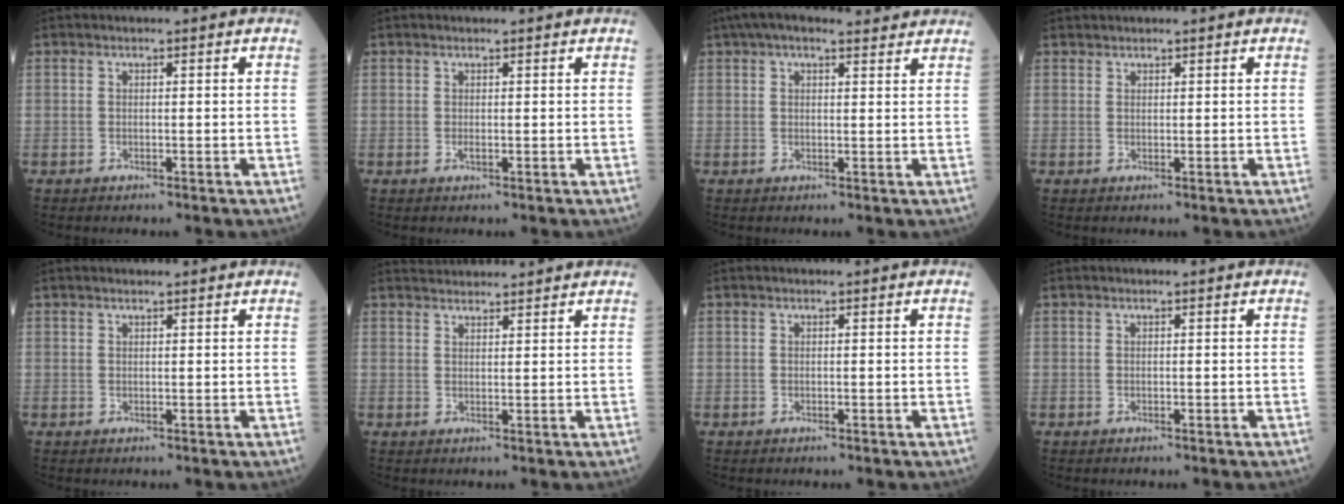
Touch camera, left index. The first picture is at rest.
{"total": 0.6, "force": [0.3, 0.1, 0.5], "torque": [-0.014, 0.002, 0.004]}
{"total": 8.6, "force": [7.2, 2.4, 4.1], "torque": [-0.066, 0.041, 0.104]}
{"total": 0.6, "force": [0.6, 0.1, -0.2], "torque": [0.002, 0.002, 0.012]}
{"total": 0.9, "force": [0.8, -0.1, 0.3], "torque": [-0.009, 0.007, 0.016]}
{"total": 5.2, "force": [5.1, 0.5, 0.7], "torque": [-0.011, 0.032, 0.075]}
{"total": 0.0}
{"total": 0.0}